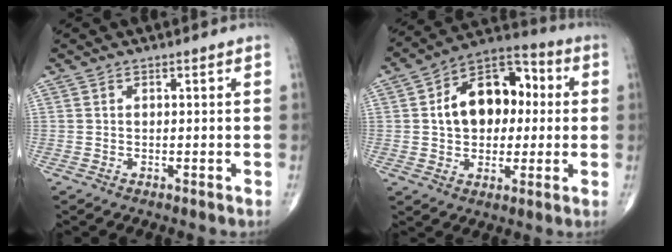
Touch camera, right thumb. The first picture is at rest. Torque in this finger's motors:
{"motor_torque": [1.54, 1.51, 1.17, 0.10, 0.11]}